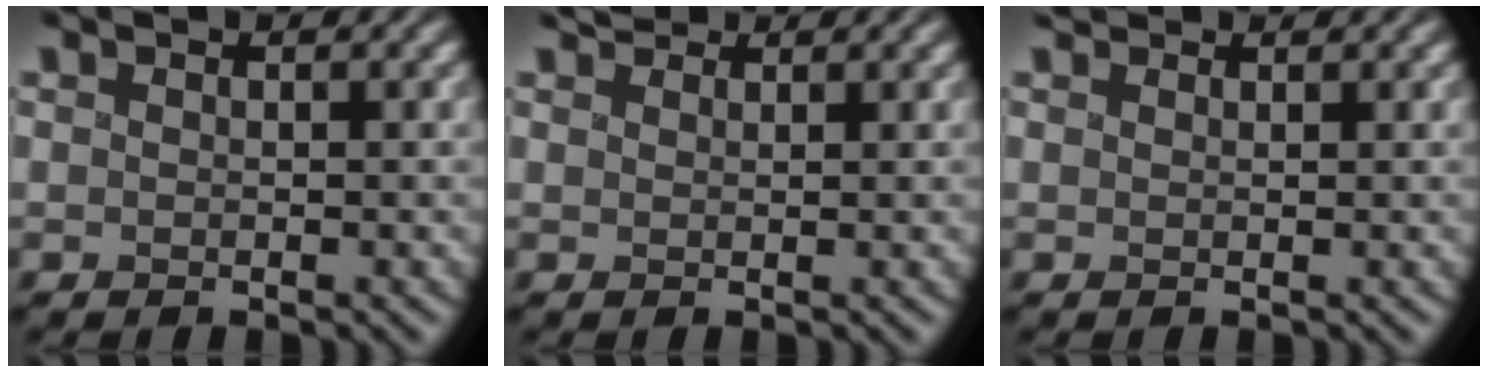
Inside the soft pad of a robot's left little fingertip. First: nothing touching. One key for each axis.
{"total": 2.4, "fx": 2.0, "fy": 0.9, "fz": 0.7, "tx": -0.015, "ty": 0.004, "tz": 0.039}
{"total": 1.8, "fx": 1.6, "fy": 0.5, "fz": 0.6, "tx": -0.011, "ty": 0.010, "tz": 0.024}